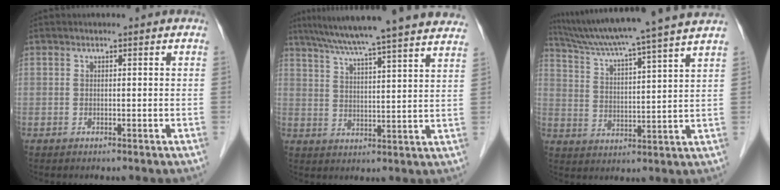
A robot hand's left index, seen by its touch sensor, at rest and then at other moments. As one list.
[{"total": 24.8, "force": [21.8, 0.1, 11.8], "torque": [-0.193, 0.000, 0.286]}, {"total": 18.1, "force": [15.7, -1.7, 8.9], "torque": [-0.155, -0.003, 0.227]}]